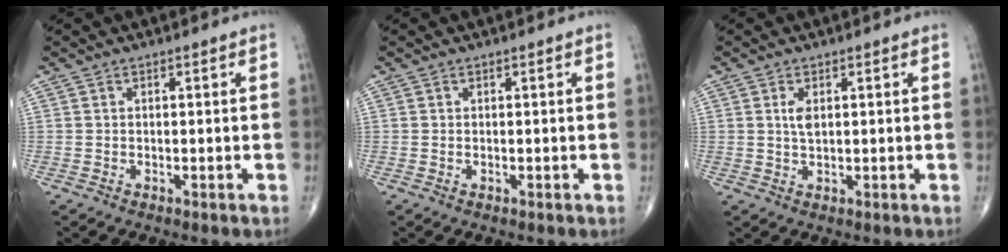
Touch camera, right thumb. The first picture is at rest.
{"total": 0.0}
{"total": 2.4, "force": [0.7, 1.2, 2.0], "torque": [-0.035, -0.003, 0.013]}